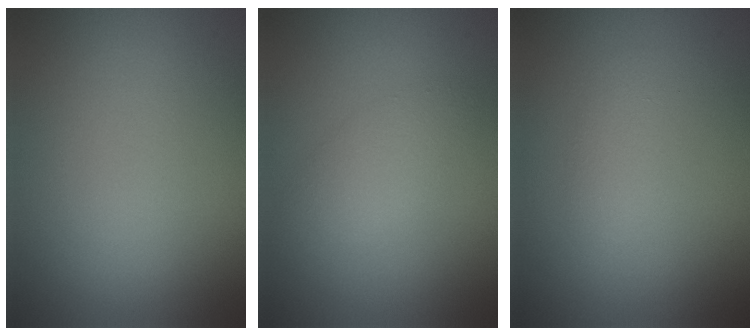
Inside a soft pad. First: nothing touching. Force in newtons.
{"total": 2.5, "press": 2.5, "slide": 0.2}
{"total": 1.5, "press": 1.5, "slide": 0.1}